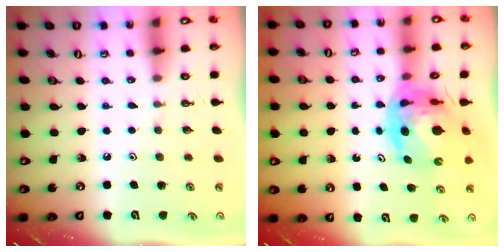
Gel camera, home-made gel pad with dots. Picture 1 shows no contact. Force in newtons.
{"total": 12.4, "press": 12.3, "slide": 1.5}